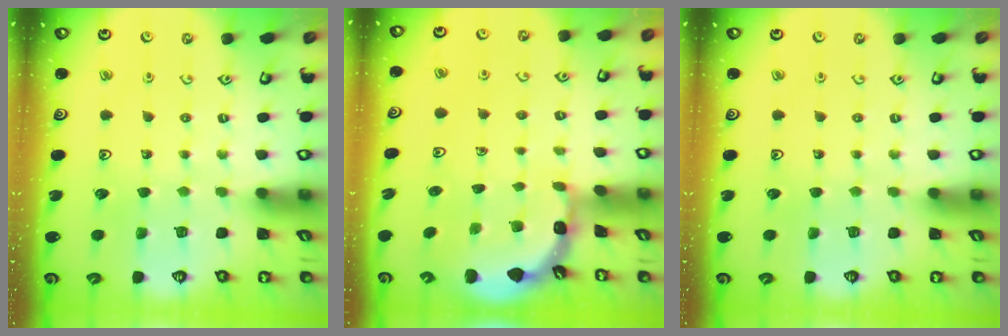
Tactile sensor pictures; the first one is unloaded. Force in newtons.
{"total": 1.7, "press": 1.7, "slide": 0.0}
{"total": 0.0}